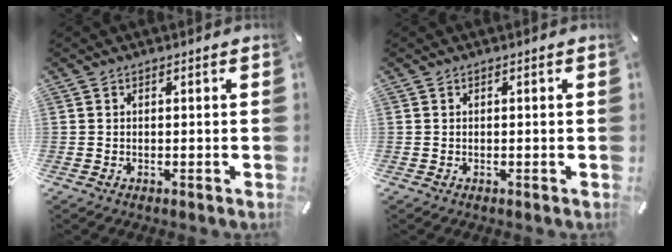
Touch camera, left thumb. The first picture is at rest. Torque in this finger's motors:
{"motor_torque": [-0.01, 0.00, 0.02, 0.02, 0.00]}